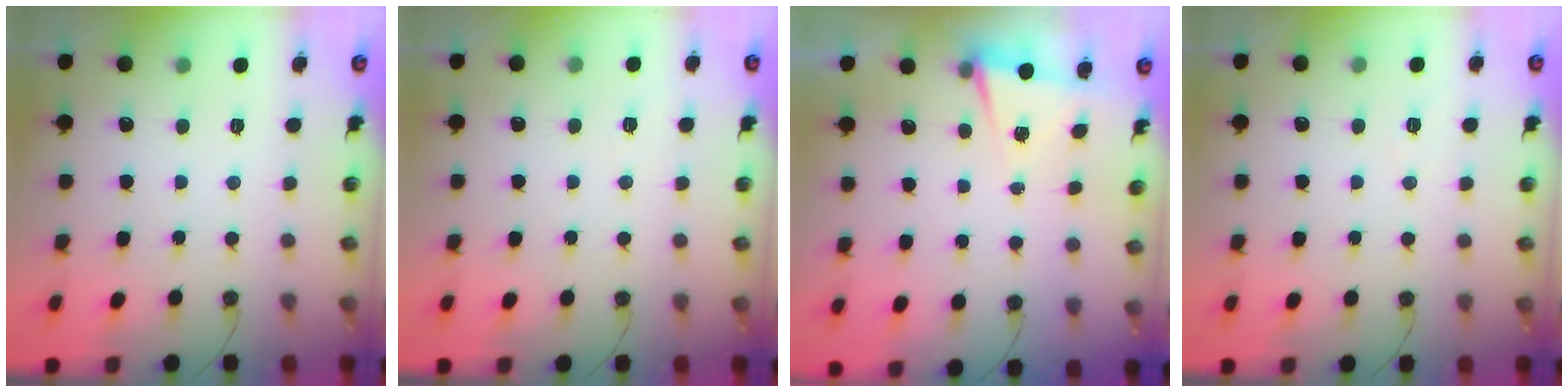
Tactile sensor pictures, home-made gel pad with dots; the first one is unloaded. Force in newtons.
{"total": 2.4, "press": 1.7, "slide": 1.7}
{"total": 2.8, "press": 1.8, "slide": 2.2}
{"total": 5.9, "press": 3.8, "slide": 4.5}